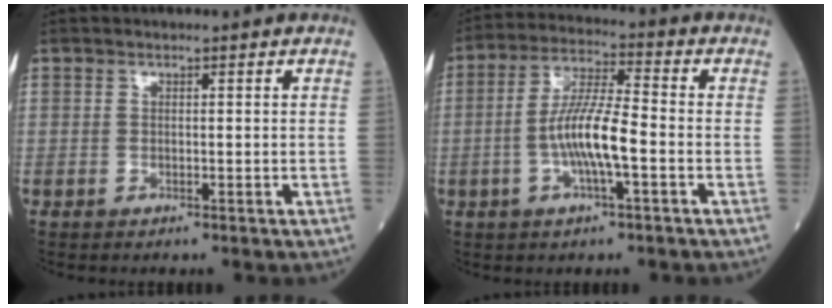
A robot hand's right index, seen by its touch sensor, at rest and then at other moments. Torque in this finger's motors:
{"motor_torque": [1.43, -0.52, 0.73, 0.19]}